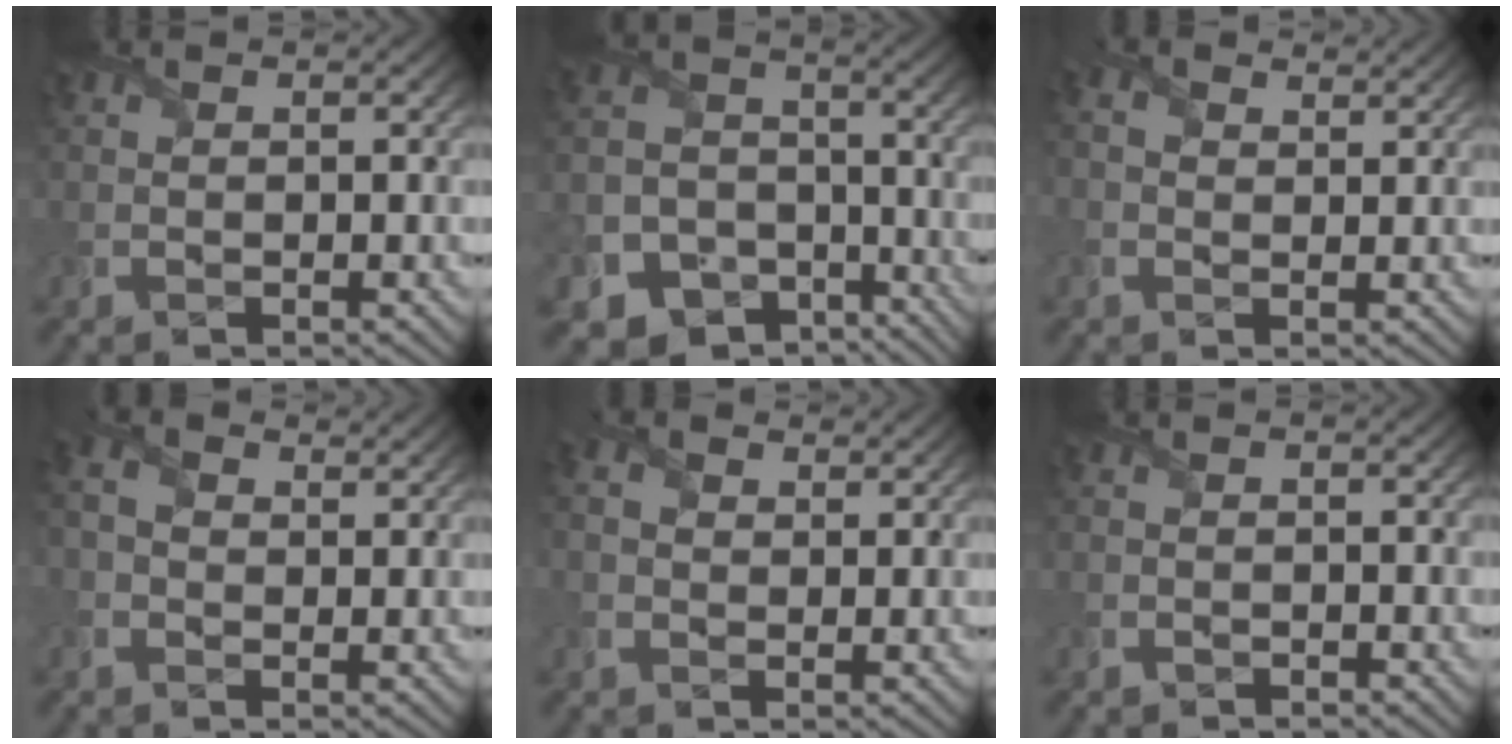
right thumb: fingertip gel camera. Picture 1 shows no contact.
{"total": 12.9, "force": [-8.4, 8.9, 4.1], "torque": [-0.111, -0.044, -0.140]}
{"total": 2.4, "force": [1.0, 1.5, 1.7], "torque": [-0.045, 0.004, 0.014]}
{"total": 3.0, "force": [0.6, 2.1, 2.0], "torque": [-0.052, 0.005, 0.004]}
{"total": 2.3, "force": [0.6, 1.5, 1.6], "torque": [-0.043, 0.004, 0.007]}
{"total": 0.9, "force": [-0.8, 0.1, 0.0], "torque": [0.003, -0.003, -0.019]}